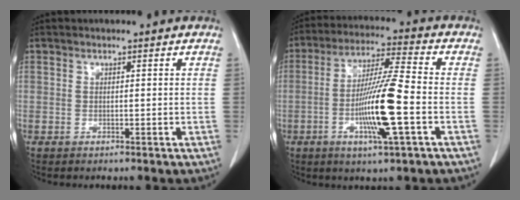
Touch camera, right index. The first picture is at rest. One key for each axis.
{"total": 12.7, "fx": -3.3, "fy": 0.1, "fz": 12.3, "tx": -0.234, "ty": -0.009, "tz": -0.065}